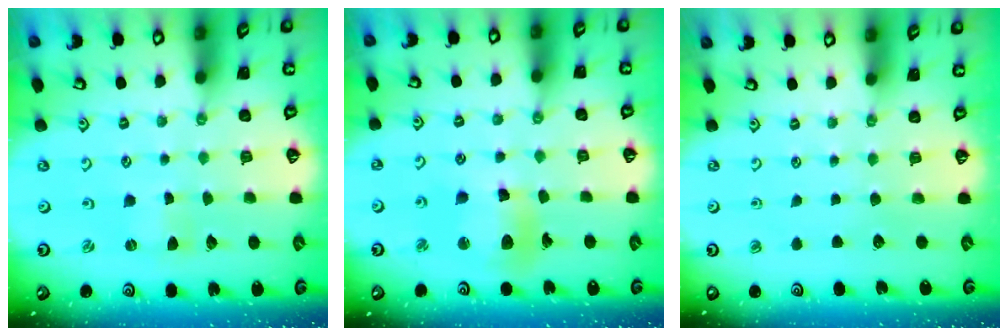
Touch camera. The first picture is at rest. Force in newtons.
{"total": 11.1, "press": 11.0, "slide": 1.4}
{"total": 0.0}